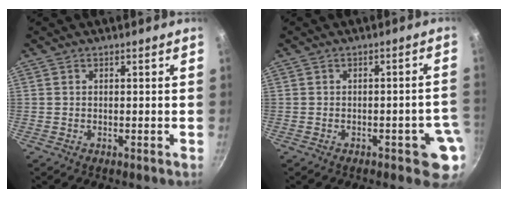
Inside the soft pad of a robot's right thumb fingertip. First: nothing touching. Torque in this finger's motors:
{"motor_torque": [1.68, 1.24, 1.14, -0.75, 0.01]}